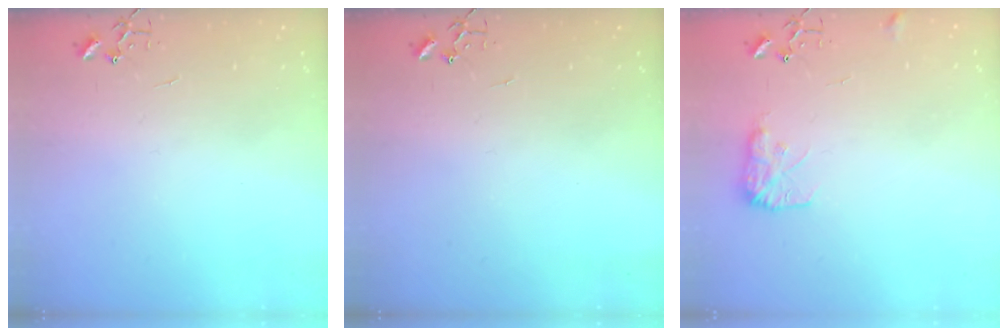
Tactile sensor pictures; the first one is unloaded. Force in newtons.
{"total": 0.0}
{"total": 9.2, "press": 9.2, "slide": 0.3}